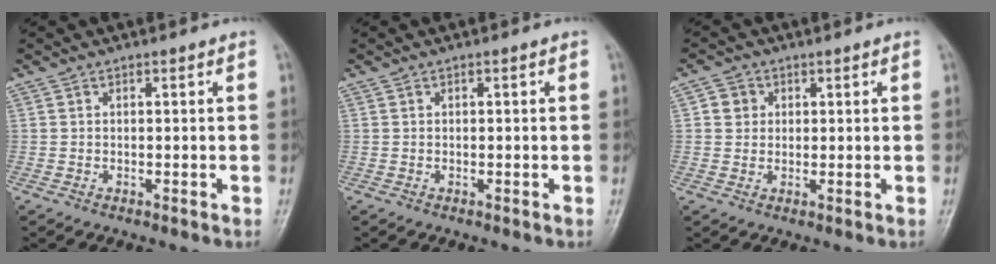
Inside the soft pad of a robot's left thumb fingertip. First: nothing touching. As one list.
[{"total": 0.0}, {"total": 4.1, "force": [1.2, 3.8, 0.7], "torque": [0.017, 0.001, 0.013]}]